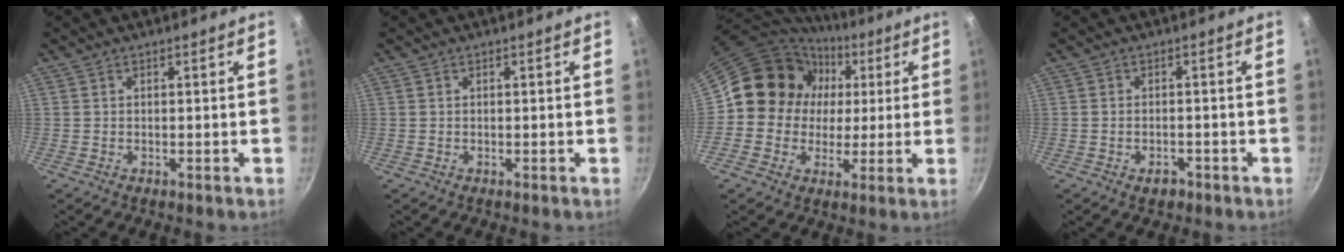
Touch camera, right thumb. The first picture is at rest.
{"total": 0.0}
{"total": 13.7, "force": [2.8, 12.6, 4.5], "torque": [-0.045, 0.009, 0.032]}
{"total": 2.6, "force": [-1.5, 1.6, 1.4], "torque": [-0.016, 0.013, -0.017]}